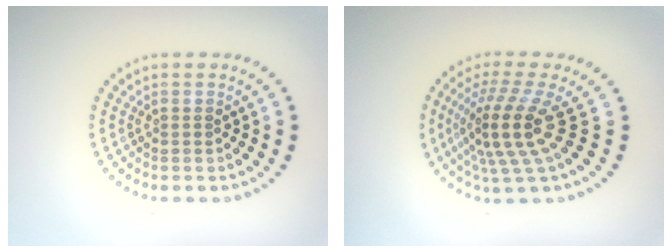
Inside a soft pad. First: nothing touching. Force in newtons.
{"total": 5.1, "press": 3.6, "slide": 3.6}